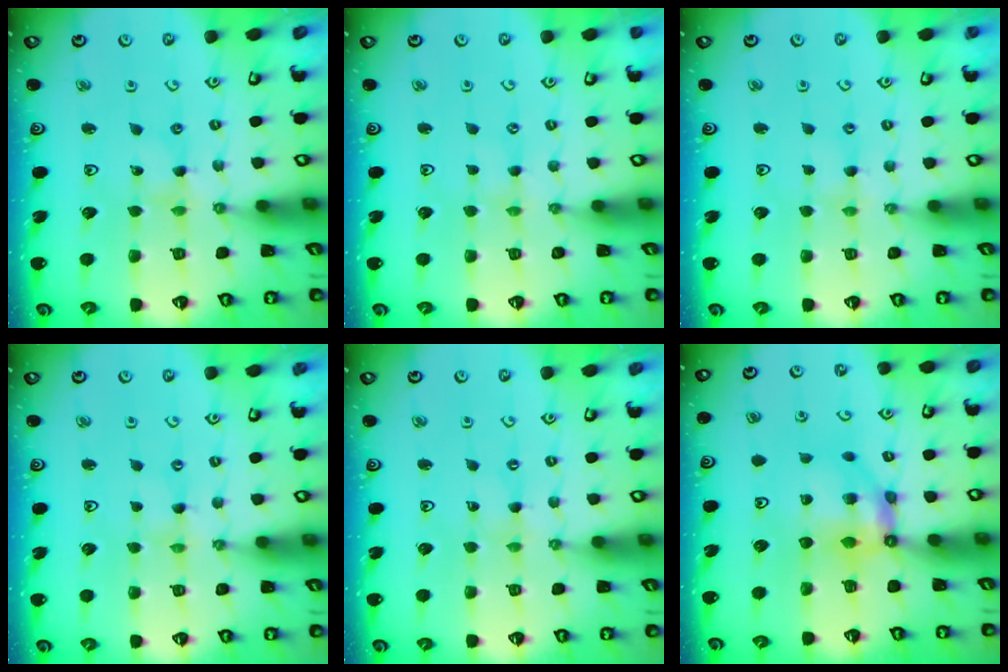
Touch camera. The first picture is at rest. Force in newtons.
{"total": 0.7, "press": 0.7, "slide": 0.2}
{"total": 0.9, "press": 0.8, "slide": 0.2}
{"total": 0.0}
{"total": 0.0}
{"total": 7.6, "press": 7.6, "slide": 0.7}